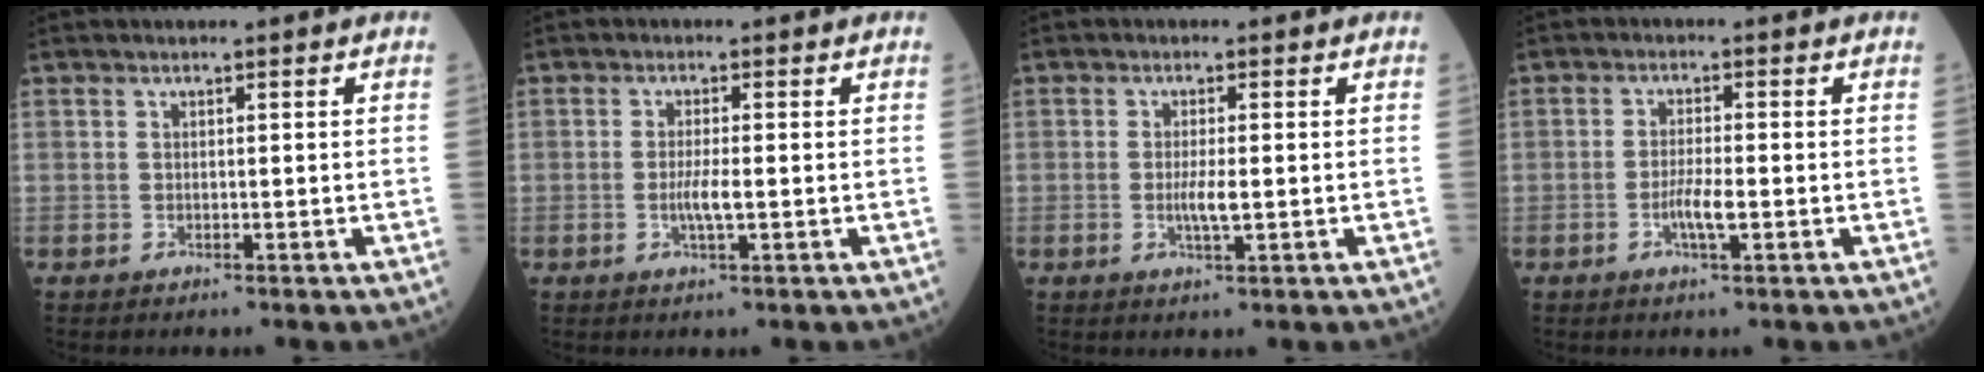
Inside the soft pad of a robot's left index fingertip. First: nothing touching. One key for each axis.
{"total": 2.5, "fx": -0.3, "fy": 0.1, "fz": 2.5, "tx": -0.053, "ty": -0.004, "tz": -0.006}
{"total": 2.6, "fx": -0.2, "fy": 0.3, "fz": 2.6, "tx": -0.055, "ty": -0.005, "tz": -0.003}
{"total": 3.2, "fx": -1.0, "fy": 0.3, "fz": 3.0, "tx": -0.063, "ty": -0.003, "tz": -0.019}